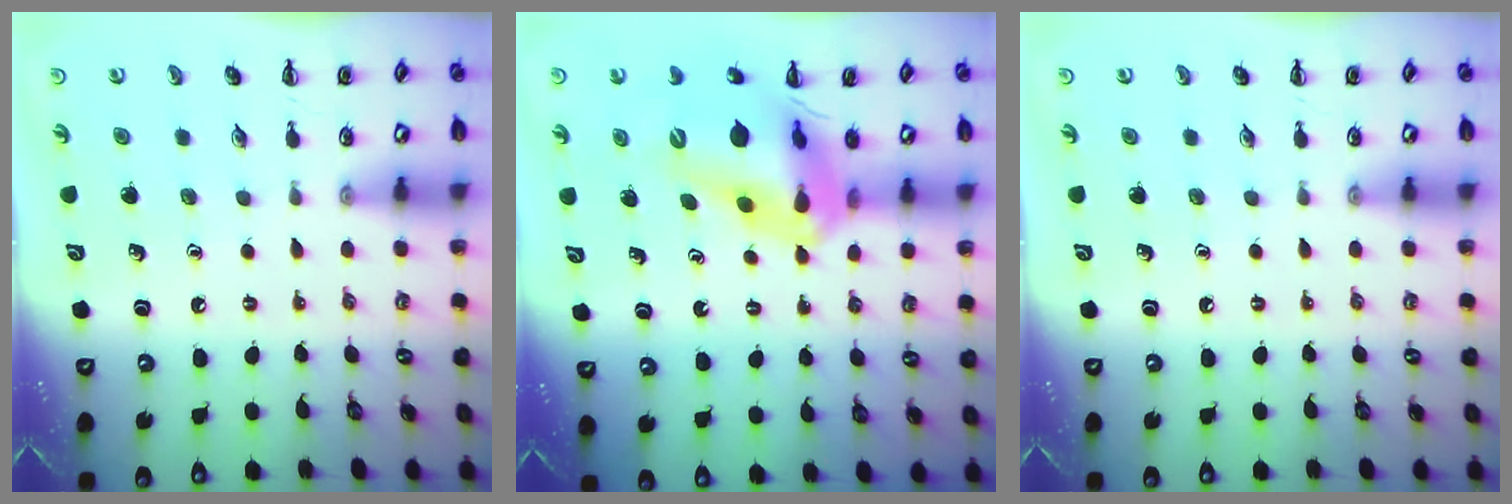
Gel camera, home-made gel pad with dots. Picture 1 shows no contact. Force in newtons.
{"total": 16.9, "press": 16.1, "slide": 5.1}
{"total": 0.0}